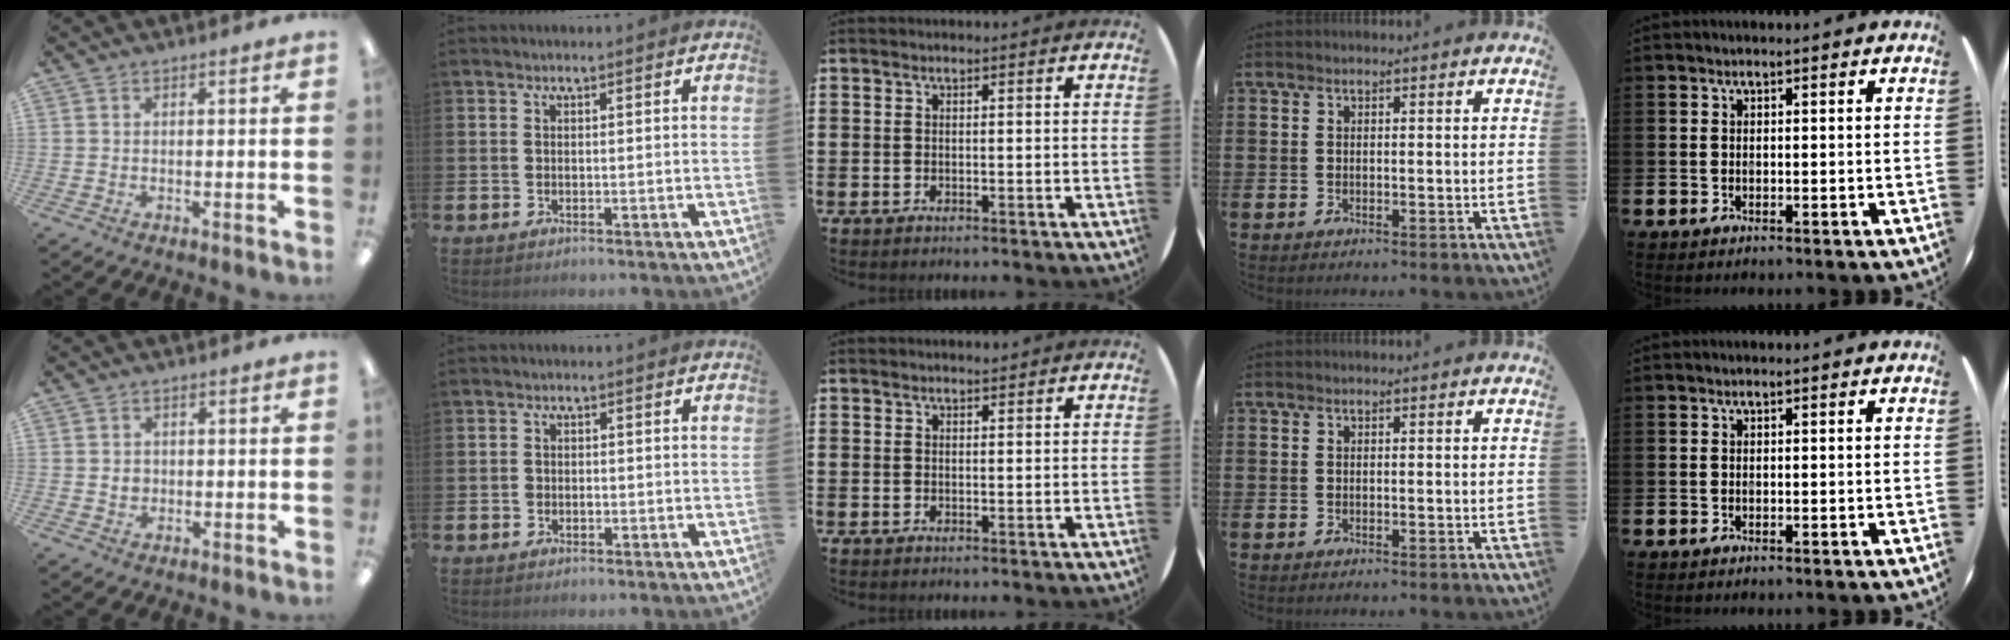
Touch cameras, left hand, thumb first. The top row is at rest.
{"thumb": {"total": 1.9, "force": [0.1, 1.7, 0.8], "torque": [-0.010, 0.003, -0.002]}, "index": {"total": 1.1, "force": [-0.3, 1.0, 0.4], "torque": [-0.009, 0.006, -0.009]}, "middle": {"total": 0.6, "force": [0.6, 0.0, -0.1], "torque": [0.000, 0.002, 0.012]}}